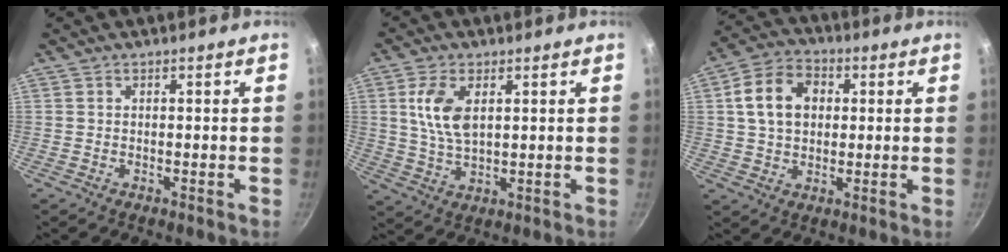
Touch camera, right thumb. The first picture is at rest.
{"total": 8.3, "force": [2.3, 4.4, 6.7], "torque": [-0.128, -0.010, 0.048]}
{"total": 11.3, "force": [2.3, 8.3, 7.3], "torque": [-0.109, 0.015, 0.029]}